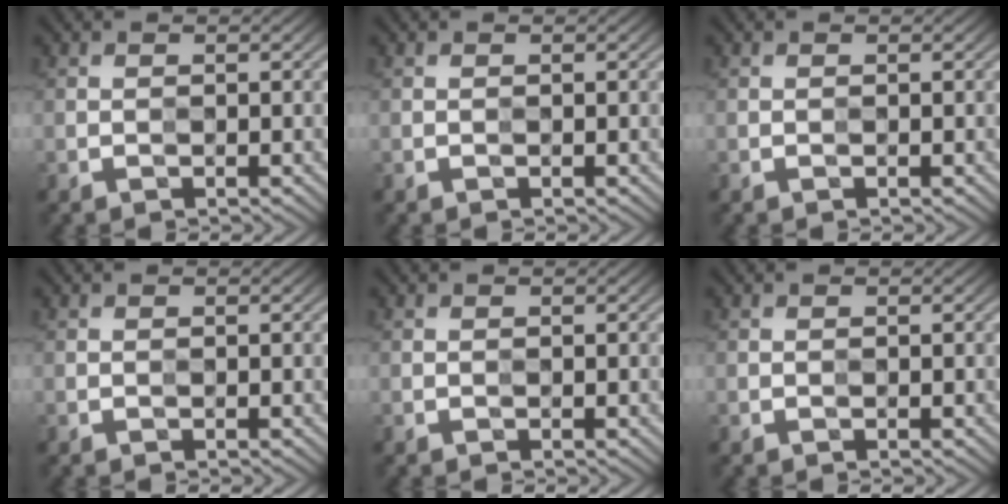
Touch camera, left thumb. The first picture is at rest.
{"total": 0.0}
{"total": 0.0}
{"total": 0.0}
{"total": 0.0}
{"total": 0.0}